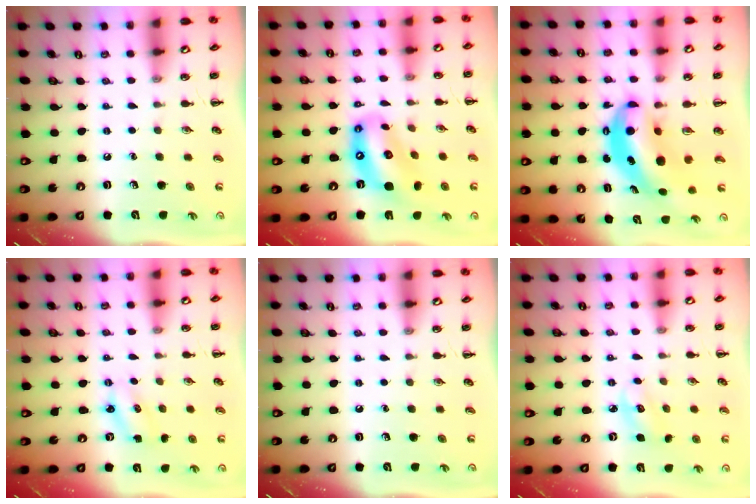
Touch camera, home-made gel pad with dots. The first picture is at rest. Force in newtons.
{"total": 13.6, "press": 13.1, "slide": 3.7}
{"total": 9.2, "press": 8.9, "slide": 2.3}
{"total": 2.4, "press": 2.3, "slide": 0.6}
{"total": 0.0}
{"total": 3.8, "press": 3.7, "slide": 0.9}